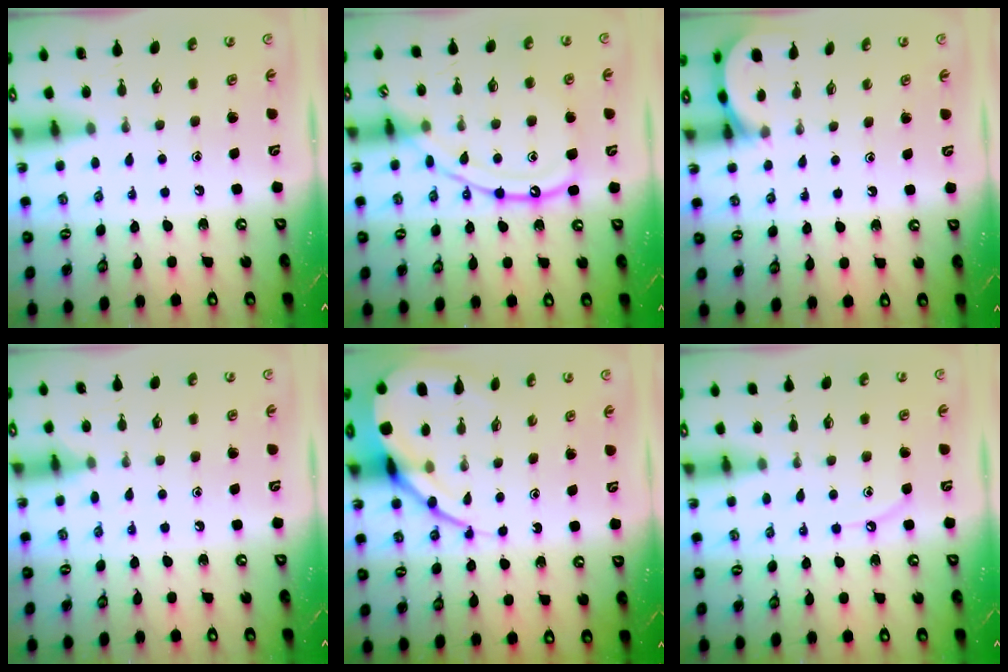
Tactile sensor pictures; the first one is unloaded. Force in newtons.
{"total": 13.6, "press": 13.5, "slide": 1.1}
{"total": 2.5, "press": 2.5, "slide": 0.3}
{"total": 4.6, "press": 4.5, "slide": 0.6}
{"total": 11.8, "press": 11.7, "slide": 1.1}
{"total": 4.2, "press": 4.2, "slide": 0.5}